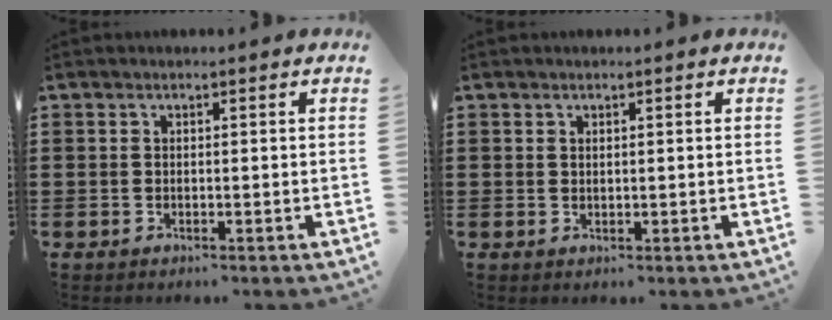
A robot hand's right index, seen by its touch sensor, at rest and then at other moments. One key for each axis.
{"total": 0.5, "fx": 0.4, "fy": 0.3, "fz": 0.2, "tx": -0.004, "ty": 0.002, "tz": 0.007}